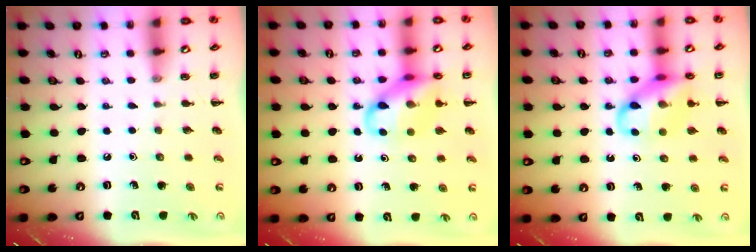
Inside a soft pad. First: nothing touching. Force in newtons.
{"total": 14.3, "press": 14.1, "slide": 2.3}
{"total": 14.3, "press": 14.1, "slide": 2.3}